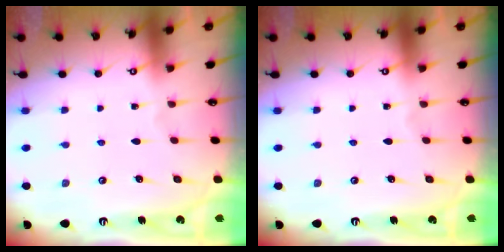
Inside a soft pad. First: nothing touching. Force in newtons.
{"total": 0.0}